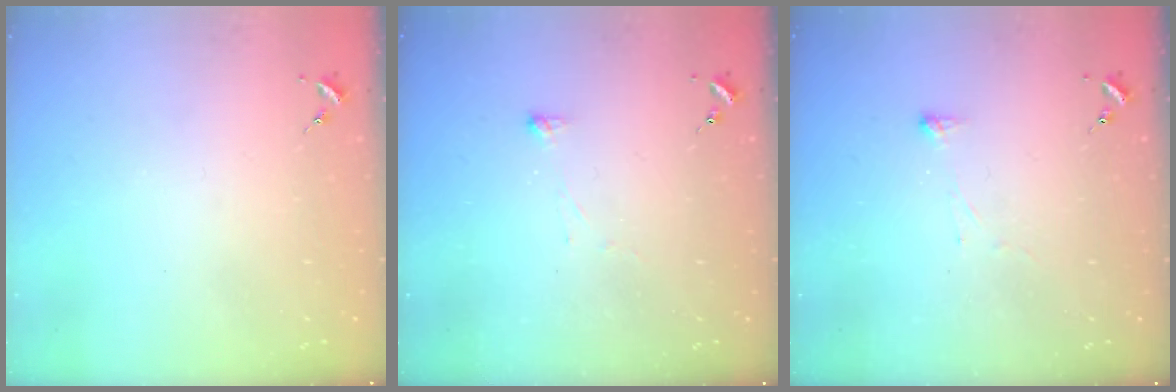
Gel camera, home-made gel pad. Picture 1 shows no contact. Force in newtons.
{"total": 2.9, "press": 2.8, "slide": 0.4}
{"total": 2.9, "press": 2.9, "slide": 0.4}